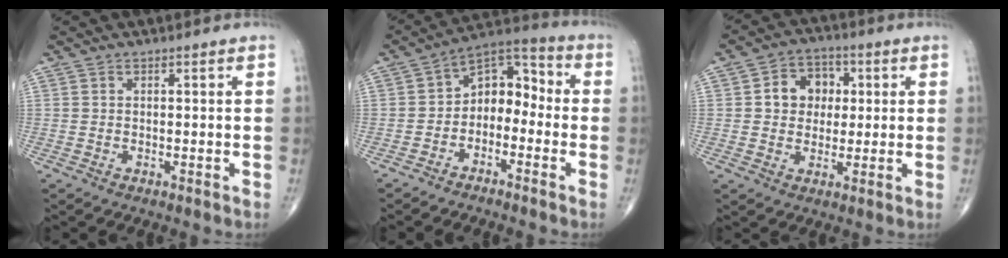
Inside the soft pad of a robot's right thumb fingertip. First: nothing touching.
{"total": 9.3, "force": [-2.2, 6.5, 6.3], "torque": [-0.063, 0.055, -0.055]}
{"total": 8.3, "force": [1.4, 6.8, 4.5], "torque": [-0.028, 0.009, 0.016]}